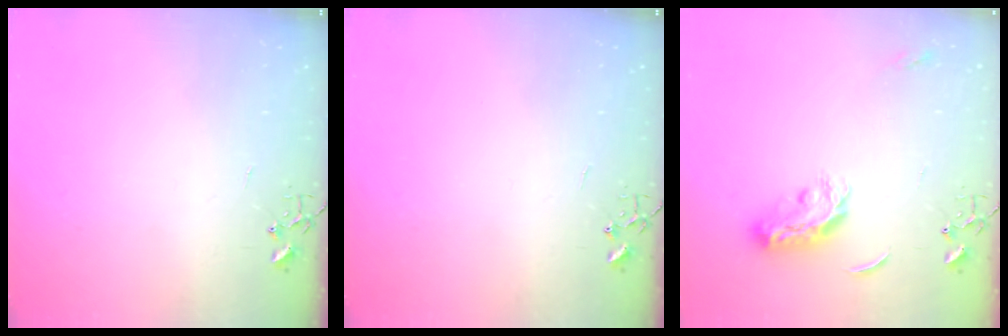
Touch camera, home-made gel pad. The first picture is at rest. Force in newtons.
{"total": 0.0}
{"total": 9.9, "press": 9.9, "slide": 0.3}